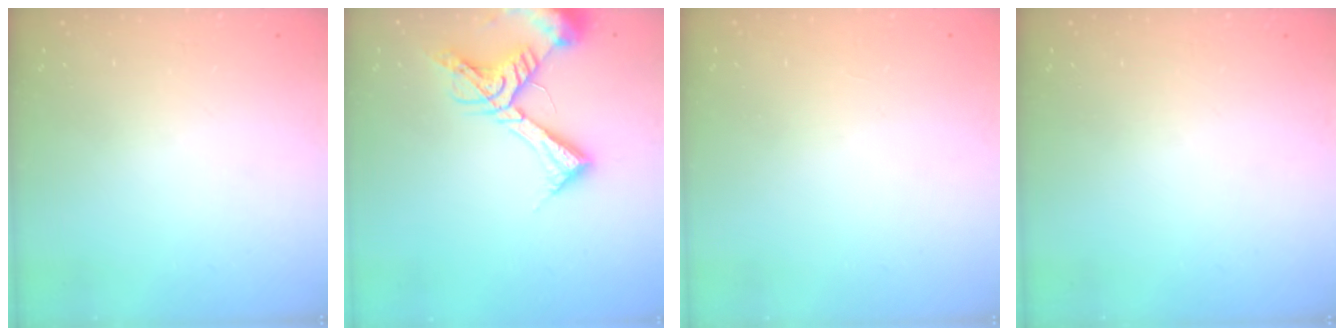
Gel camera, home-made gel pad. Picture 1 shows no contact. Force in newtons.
{"total": 13.0, "press": 12.9, "slide": 1.6}
{"total": 1.7, "press": 1.6, "slide": 0.2}
{"total": 0.0}